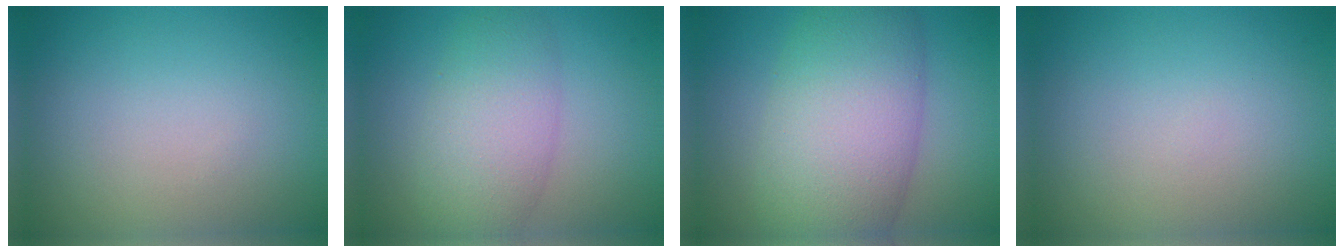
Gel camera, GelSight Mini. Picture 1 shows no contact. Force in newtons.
{"total": 5.3, "press": 5.3, "slide": 0.3}
{"total": 10.2, "press": 10.2, "slide": 0.4}
{"total": 0.0}